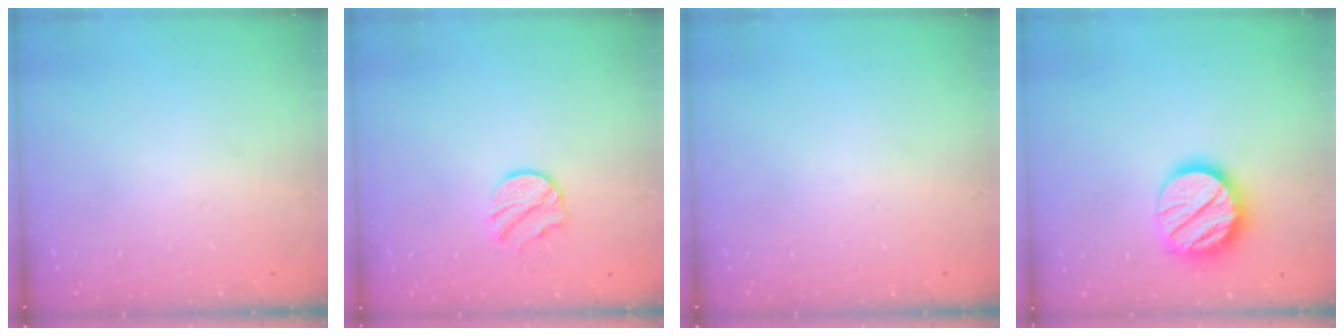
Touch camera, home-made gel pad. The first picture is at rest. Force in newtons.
{"total": 8.3, "press": 8.3, "slide": 0.2}
{"total": 0.0}
{"total": 16.9, "press": 16.9, "slide": 1.3}